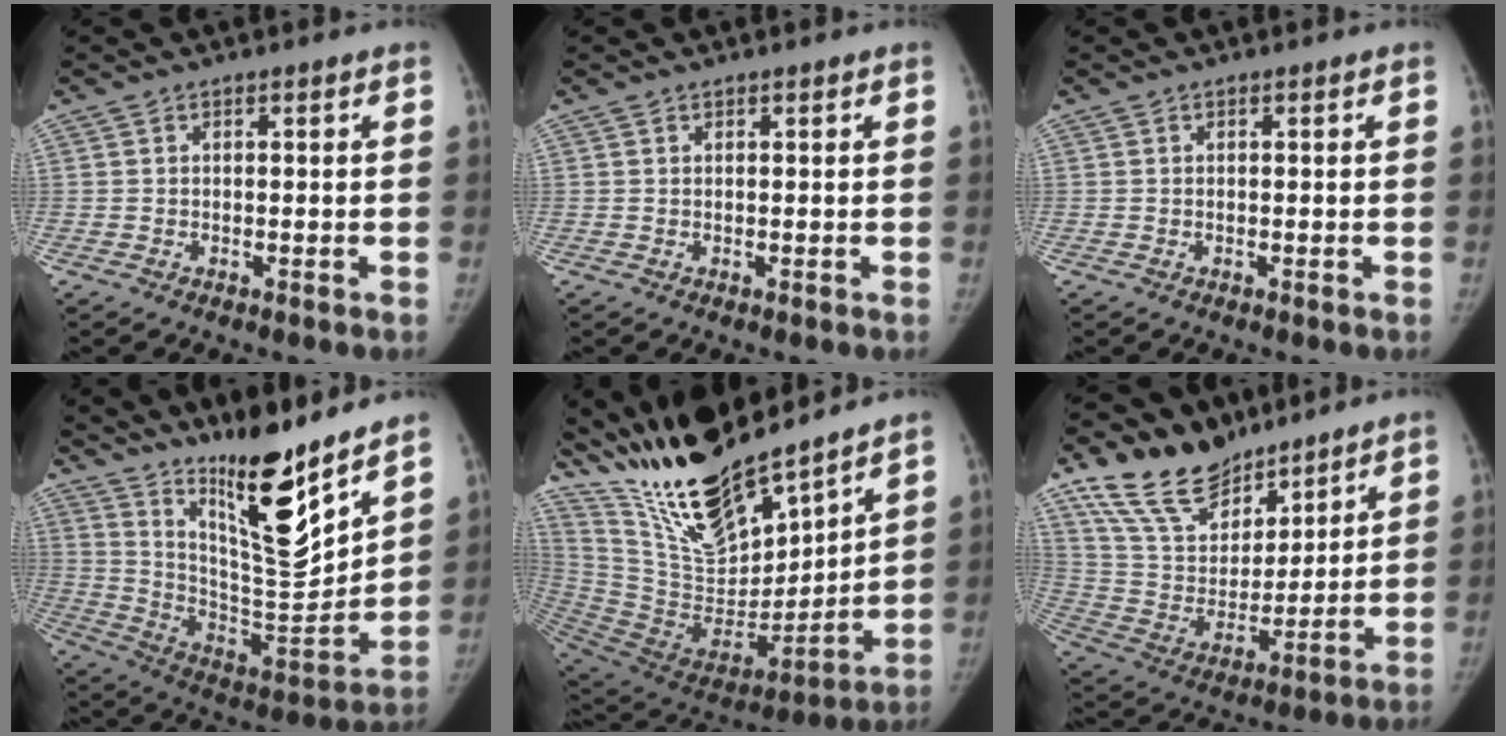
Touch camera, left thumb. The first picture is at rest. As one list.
[{"total": 0.0}, {"total": 0.0}, {"total": 19.5, "force": [14.2, 3.4, 12.9], "torque": [-0.168, -0.113, 0.249]}, {"total": 25.2, "force": [20.8, 6.9, 12.4], "torque": [-0.188, -0.113, 0.382]}, {"total": 17.3, "force": [13.2, 8.9, 6.6], "torque": [-0.079, -0.060, 0.257]}]